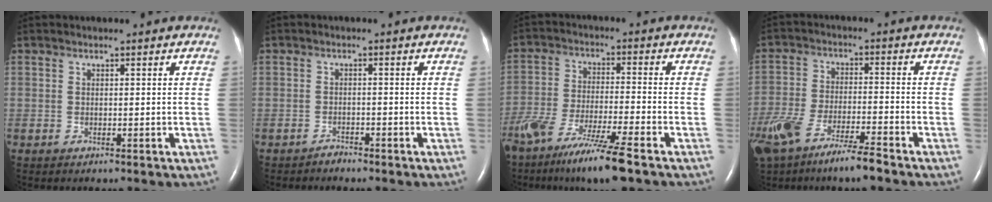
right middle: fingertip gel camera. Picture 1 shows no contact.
{"total": 1.1, "force": [-1.1, 0.2, 0.0], "torque": [-0.002, -0.002, -0.018]}
{"total": 14.3, "force": [-10.3, 0.3, 9.9], "torque": [-0.203, -0.048, -0.185]}
{"total": 11.2, "force": [-8.2, 1.8, 7.5], "torque": [-0.152, -0.014, -0.151]}